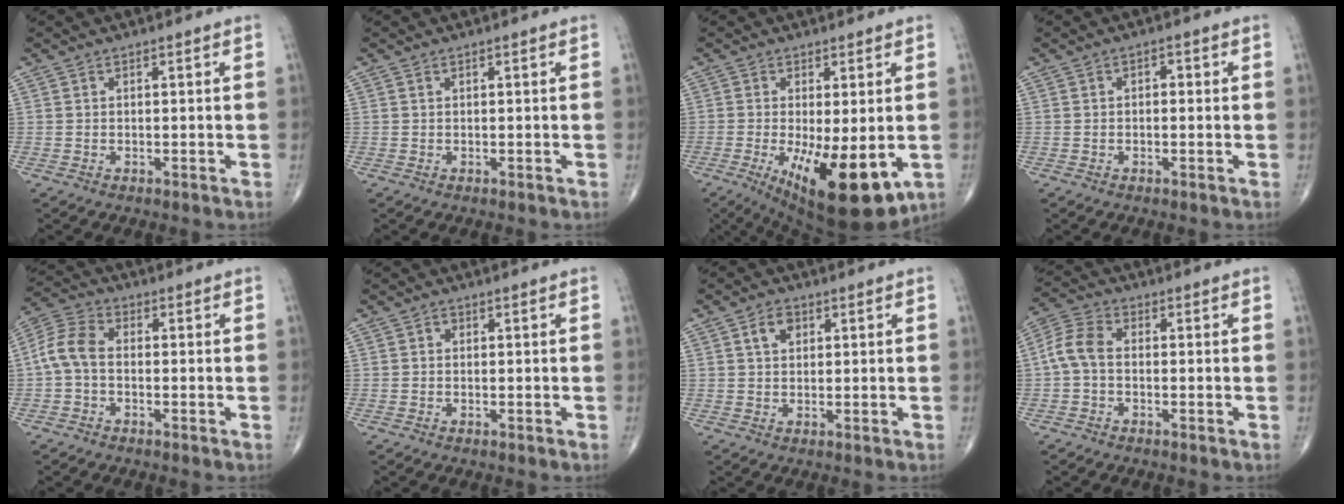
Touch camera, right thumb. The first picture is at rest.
{"total": 0.0}
{"total": 15.5, "force": [-4.1, 5.4, 13.9], "torque": [-0.203, -0.027, -0.044]}
{"total": 1.3, "force": [0.1, 0.8, 1.1], "torque": [-0.006, 0.007, -0.002]}
{"total": 6.7, "force": [-0.8, 4.2, 5.2], "torque": [-0.108, 0.021, -0.028]}
{"total": 0.6, "force": [0.0, 0.6, 0.3], "torque": [0.004, 0.003, -0.002]}
{"total": 3.5, "force": [1.3, 2.4, 2.1], "torque": [-0.025, 0.002, 0.024]}
{"total": 5.9, "force": [-0.5, 3.7, 4.6], "torque": [-0.094, 0.017, -0.023]}